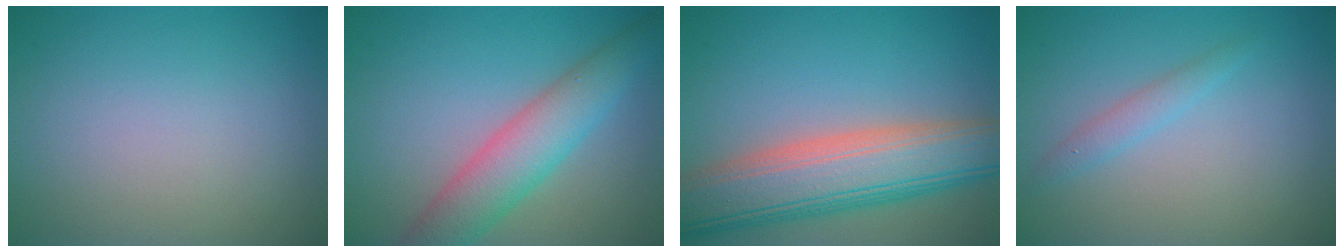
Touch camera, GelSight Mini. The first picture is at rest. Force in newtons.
{"total": 5.7, "press": 5.7, "slide": 0.1}
{"total": 10.0, "press": 10.0, "slide": 0.7}
{"total": 1.5, "press": 1.4, "slide": 0.1}